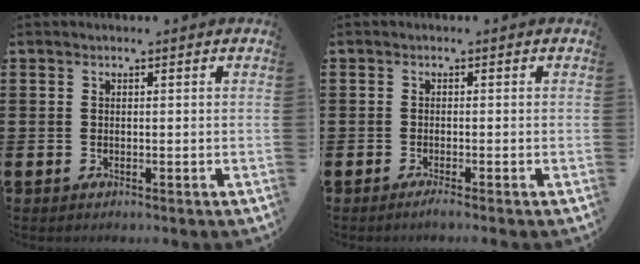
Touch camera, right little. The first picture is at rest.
{"total": 1.2, "force": [-0.8, 0.0, 0.8], "torque": [-0.012, -0.003, -0.016]}